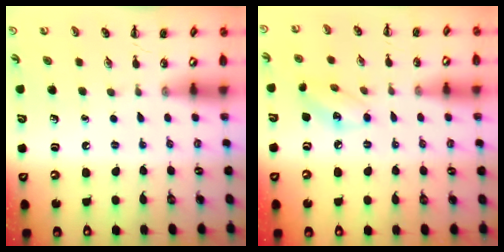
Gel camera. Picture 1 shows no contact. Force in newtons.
{"total": 6.5, "press": 6.4, "slide": 1.0}